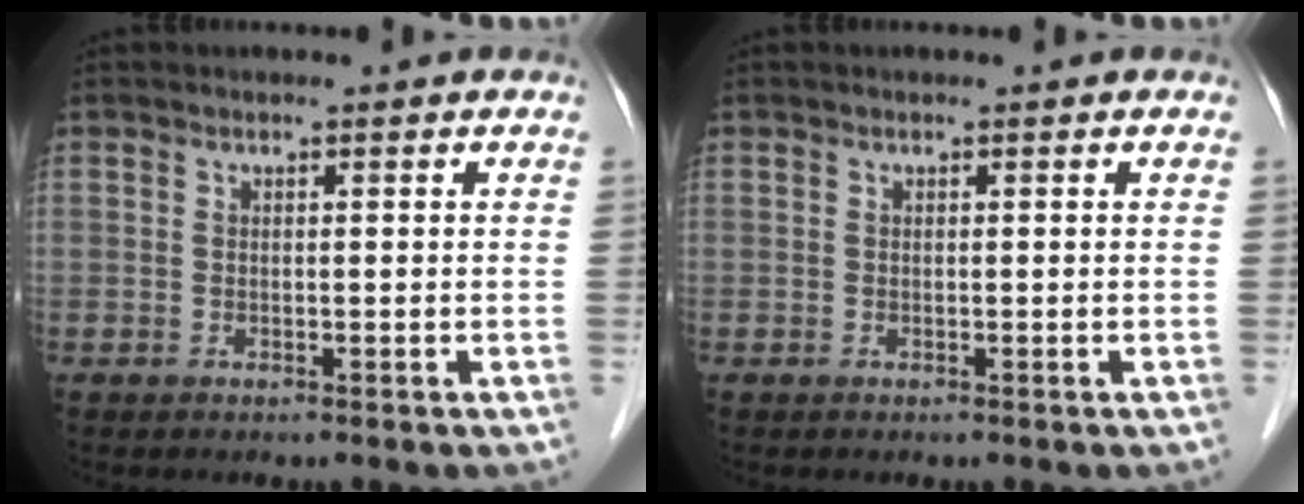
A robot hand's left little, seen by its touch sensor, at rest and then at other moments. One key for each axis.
{"total": 0.0}